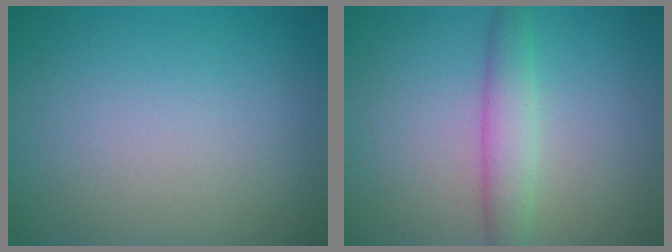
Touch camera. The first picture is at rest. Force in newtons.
{"total": 2.9, "press": 2.9, "slide": 0.1}